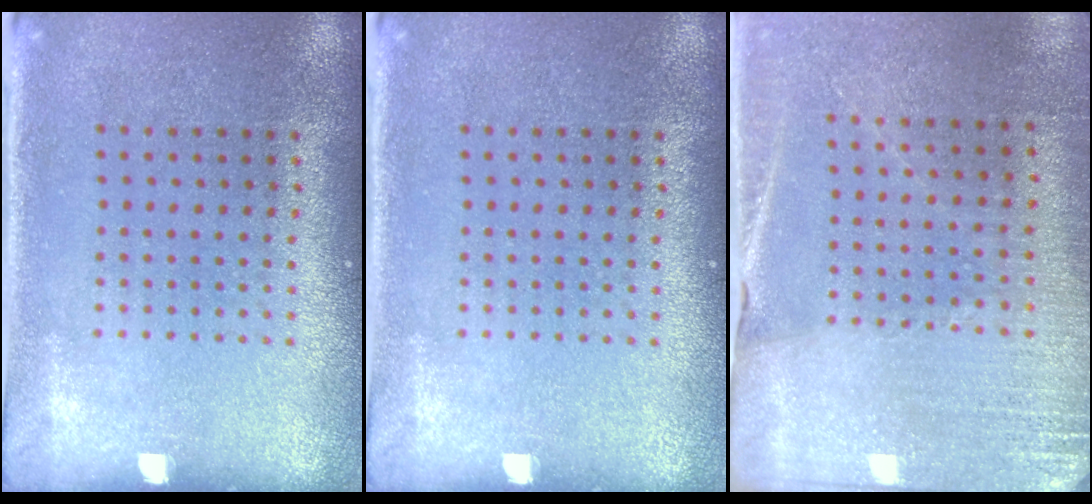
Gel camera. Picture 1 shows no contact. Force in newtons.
{"total": 0.0}
{"total": 2.7, "press": 2.7, "slide": 0.6}